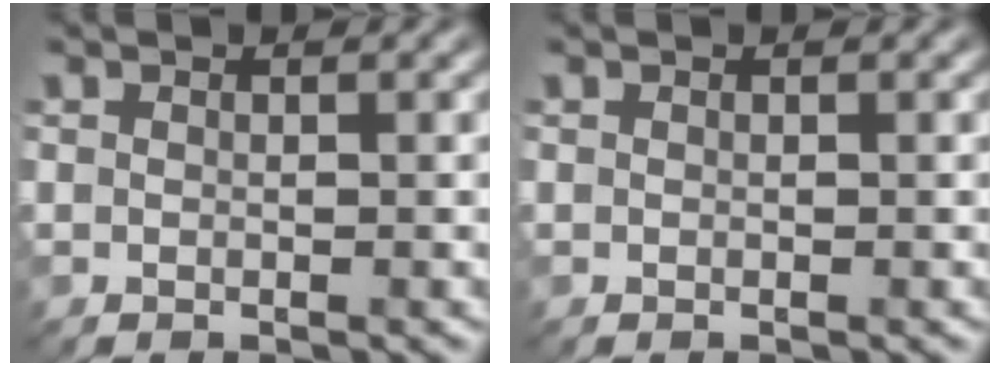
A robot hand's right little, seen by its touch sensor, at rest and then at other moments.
{"total": 0.0}